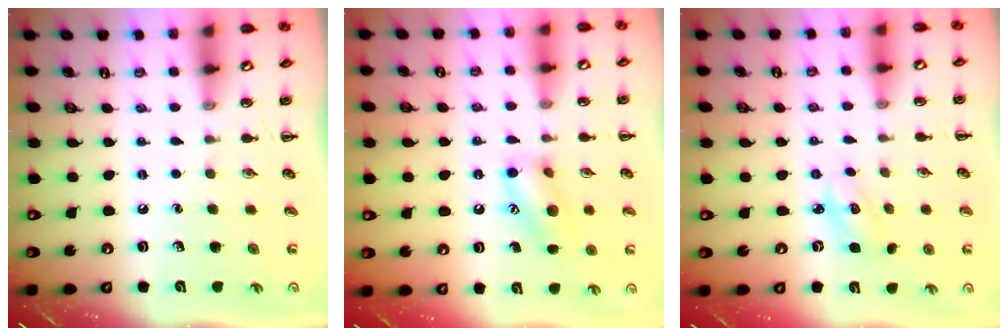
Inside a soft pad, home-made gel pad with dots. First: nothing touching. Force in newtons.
{"total": 11.9, "press": 11.8, "slide": 1.4}
{"total": 2.6, "press": 2.5, "slide": 0.6}